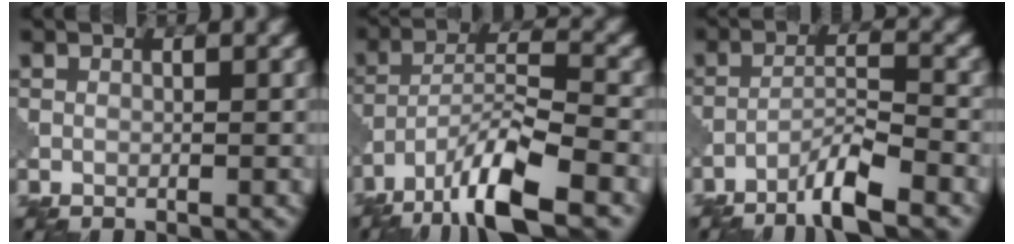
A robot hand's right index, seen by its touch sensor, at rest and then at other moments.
{"total": 8.9, "force": [-6.0, 1.8, 6.3], "torque": [-0.112, 0.001, -0.116]}
{"total": 4.5, "force": [-3.4, 0.2, 3.1], "torque": [-0.055, 0.007, -0.072]}